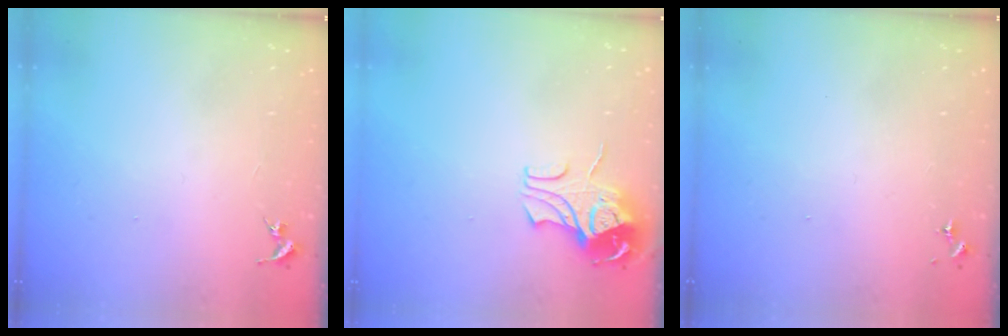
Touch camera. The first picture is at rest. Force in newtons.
{"total": 8.9, "press": 8.9, "slide": 0.9}
{"total": 0.0}